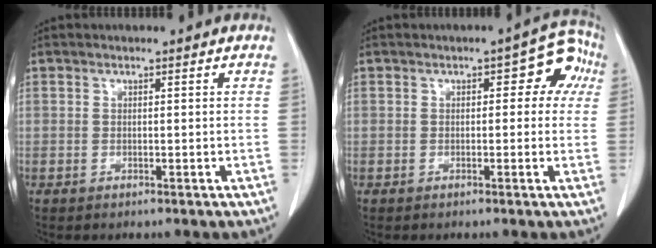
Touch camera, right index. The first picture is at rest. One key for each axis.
{"total": 6.0, "fx": 1.1, "fy": 3.2, "fz": 5.0, "tx": -0.039, "ty": 0.032, "tz": 0.007}